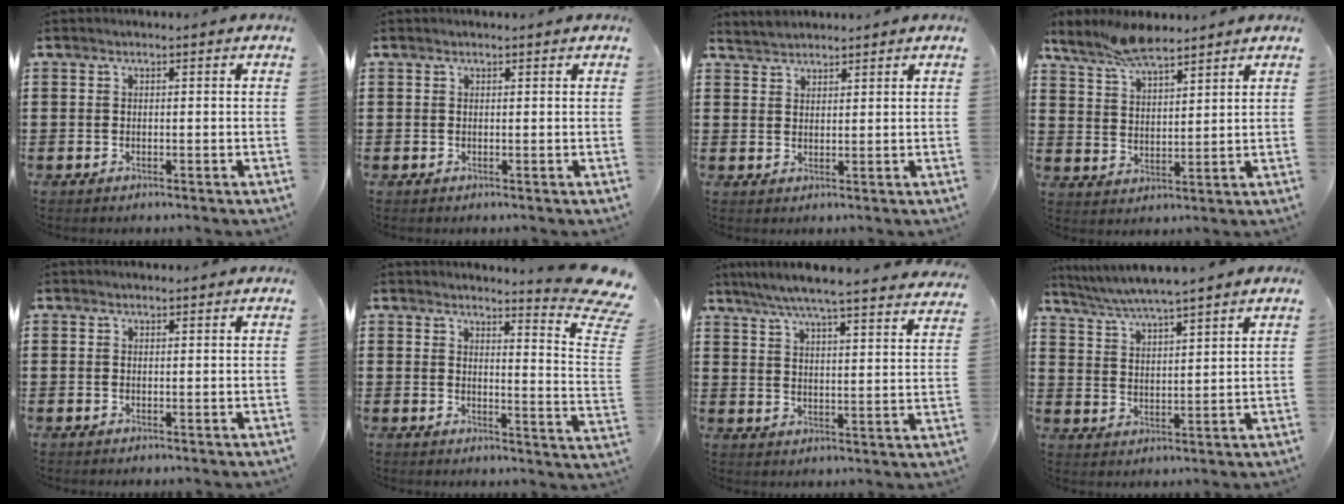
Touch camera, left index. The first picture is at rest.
{"total": 0.0}
{"total": 2.3, "force": [2.2, 0.7, -0.5], "torque": [0.003, 0.004, 0.044]}
{"total": 7.1, "force": [6.3, 1.7, 2.8], "torque": [-0.072, -0.011, 0.118]}
{"total": 0.6, "force": [0.5, 0.2, 0.0], "torque": [-0.001, 0.001, 0.010]}
{"total": 6.1, "force": [4.9, 0.2, 3.7], "torque": [-0.050, -0.044, 0.074]}
{"total": 5.8, "force": [5.3, -0.6, 2.4], "torque": [-0.068, -0.038, 0.088]}
{"total": 4.7, "force": [4.5, -0.4, 1.3], "torque": [-0.042, -0.022, 0.078]}